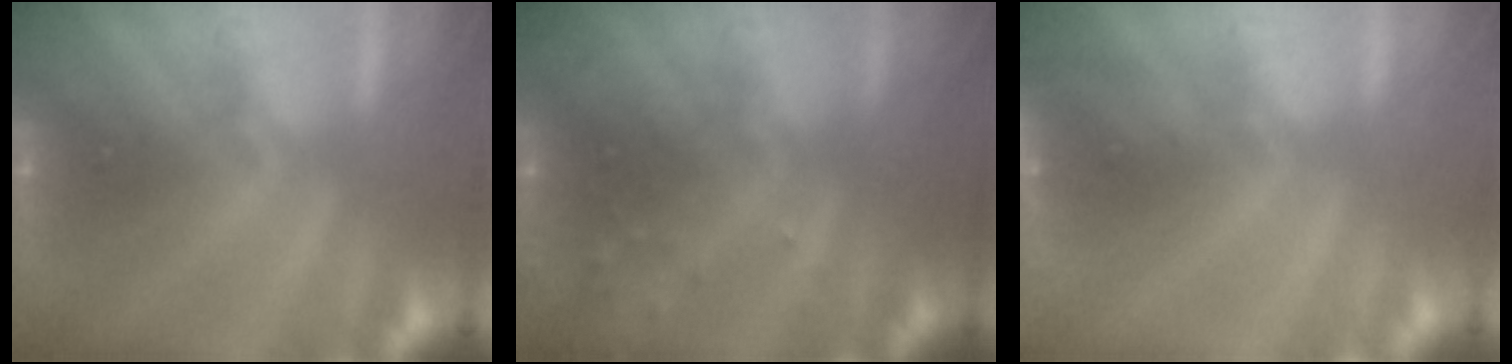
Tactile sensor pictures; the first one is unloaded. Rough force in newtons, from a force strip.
{"total": 6.4}
{"total": 2.6}